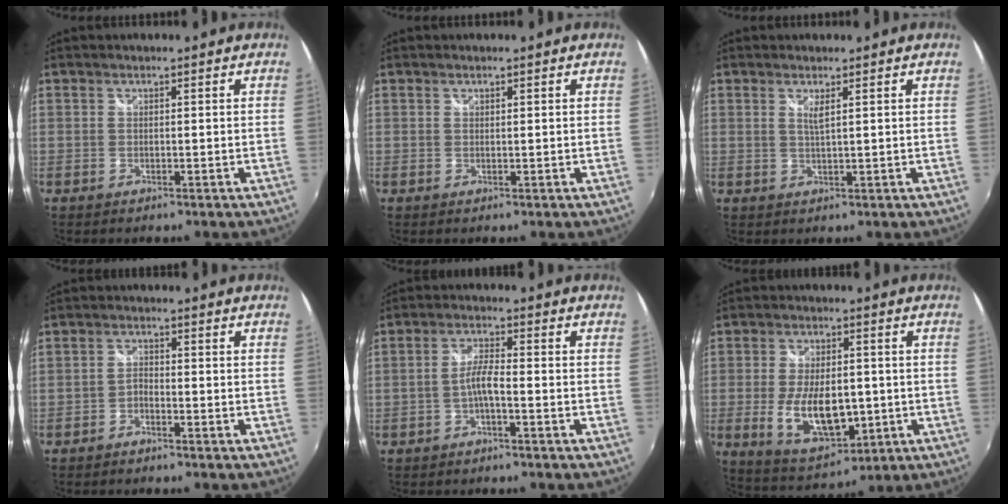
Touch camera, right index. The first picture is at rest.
{"total": 0.0}
{"total": 2.0, "force": [0.9, 0.2, 1.7], "torque": [-0.031, -0.003, 0.015]}
{"total": 1.7, "force": [-1.4, 0.7, 0.7], "torque": [-0.021, 0.004, -0.028]}
{"total": 3.4, "force": [-1.6, 0.4, 2.9], "torque": [-0.063, 0.007, -0.031]}
{"total": 12.6, "force": [-2.0, 6.6, 10.6], "torque": [-0.209, -0.018, -0.019]}